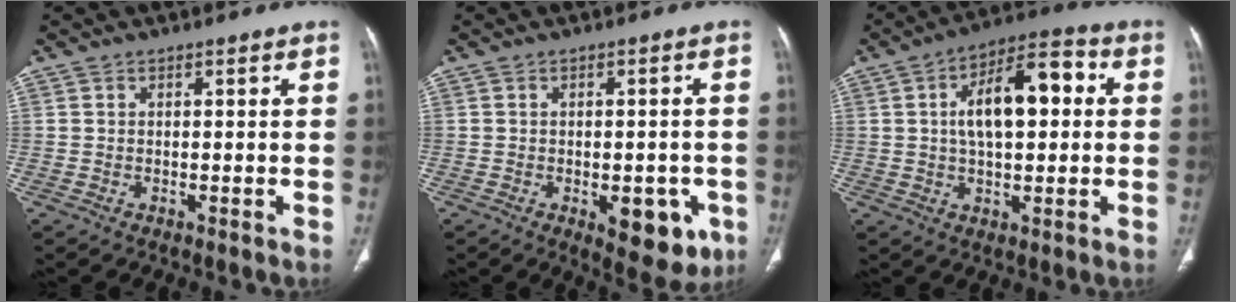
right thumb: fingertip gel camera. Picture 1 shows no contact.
{"total": 9.8, "force": [-3.5, 4.9, 7.8], "torque": [-0.067, 0.004, -0.032]}
{"total": 13.6, "force": [2.3, 6.4, 11.8], "torque": [-0.181, 0.025, 0.031]}